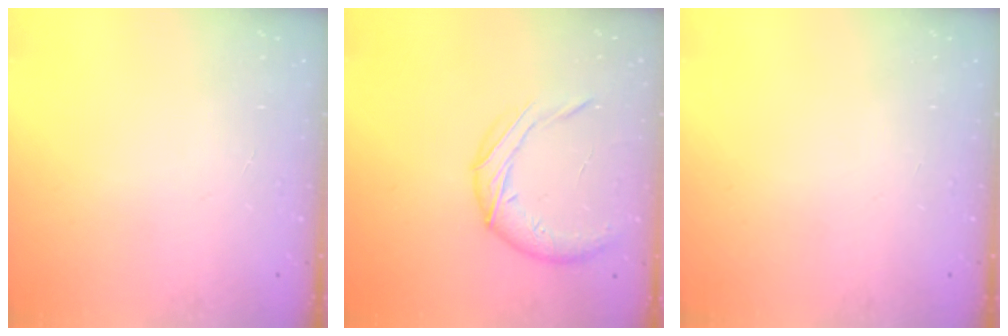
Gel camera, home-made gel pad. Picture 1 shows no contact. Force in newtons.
{"total": 10.8, "press": 10.8, "slide": 0.4}
{"total": 0.0}